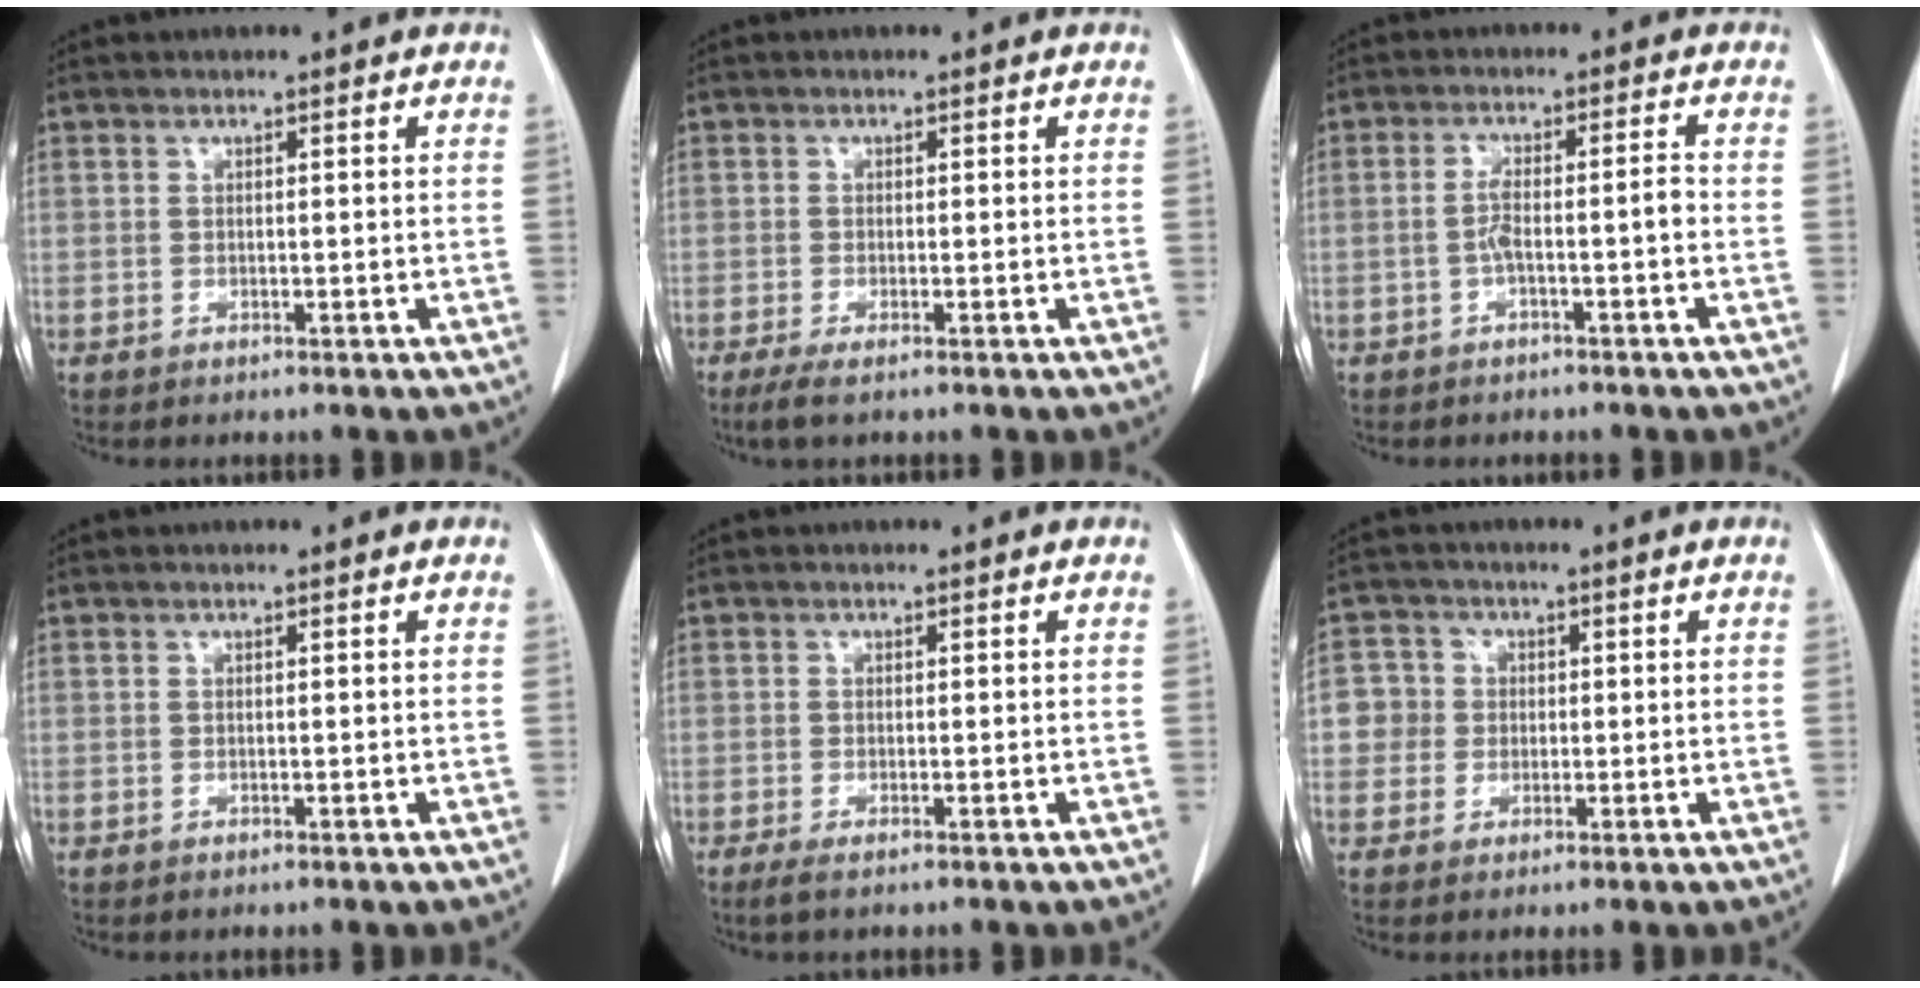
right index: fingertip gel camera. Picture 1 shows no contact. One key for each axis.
{"total": 2.7, "fx": -1.9, "fy": 0.3, "fz": 1.9, "tx": -0.037, "ty": -0.008, "tz": -0.034}
{"total": 4.0, "fx": -1.3, "fy": 0.4, "fz": 3.7, "tx": -0.070, "ty": 0.013, "tz": -0.021}
{"total": 0.0}
{"total": 1.4, "fx": -1.0, "fy": 0.1, "fz": 1.0, "tx": -0.023, "ty": -0.005, "tz": -0.019}
{"total": 4.4, "fx": 0.1, "fy": 4.4, "fz": 0.3, "tx": 0.003, "ty": 0.016, "tz": 0.002}